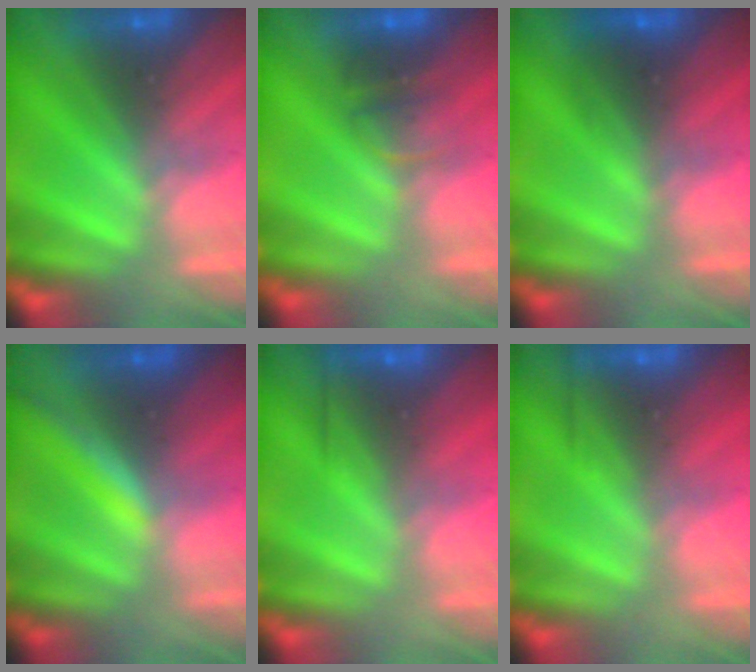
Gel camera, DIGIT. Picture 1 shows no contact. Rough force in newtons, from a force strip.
{"total": 2.2}
{"total": 2.6}
{"total": 1.3}
{"total": 2.6}
{"total": 2.5}